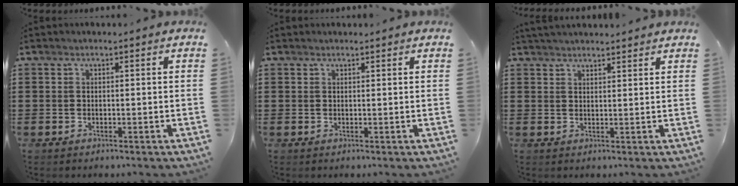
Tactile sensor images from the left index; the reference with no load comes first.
{"total": 0.7, "force": [0.7, 0.1, 0.2], "torque": [-0.005, 0.001, 0.013]}
{"total": 2.5, "force": [2.5, 0.1, 0.3], "torque": [-0.012, -0.001, 0.048]}